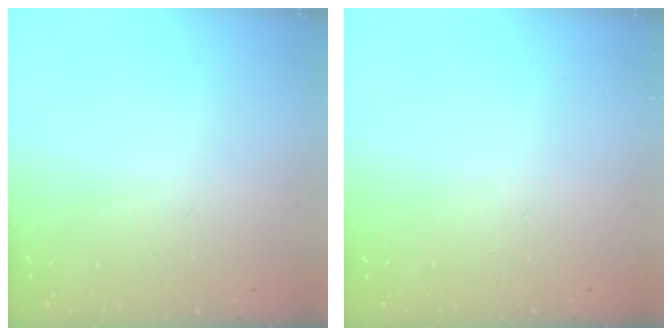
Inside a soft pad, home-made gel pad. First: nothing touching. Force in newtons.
{"total": 0.0}